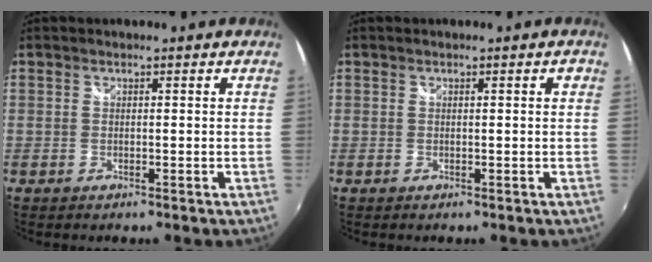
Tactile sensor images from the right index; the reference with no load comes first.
{"total": 1.4, "force": [0.4, 0.1, 1.3], "torque": [-0.017, 0.005, 0.005]}